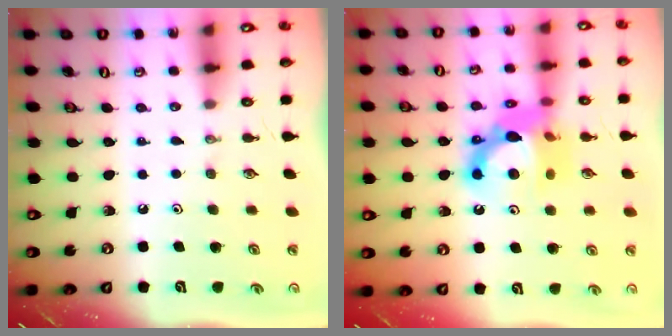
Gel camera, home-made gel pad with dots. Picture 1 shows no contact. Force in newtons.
{"total": 14.5, "press": 14.4, "slide": 1.7}